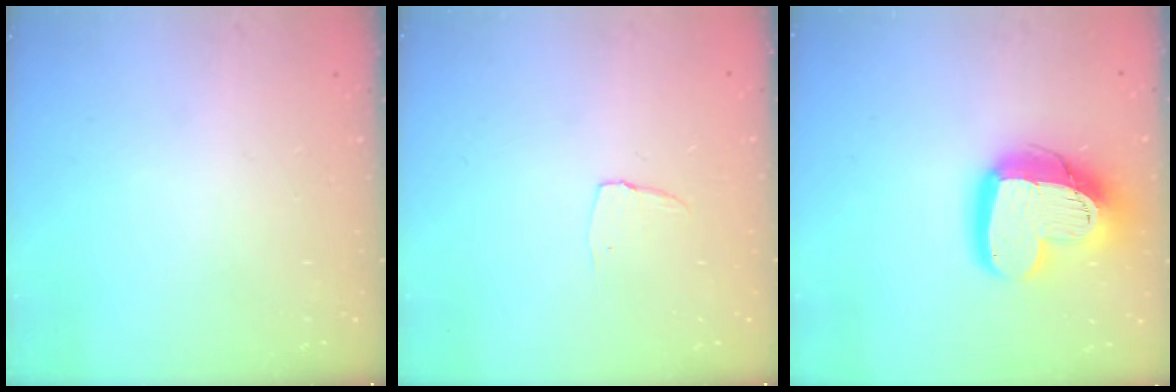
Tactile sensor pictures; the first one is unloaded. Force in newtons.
{"total": 3.5, "press": 3.5, "slide": 0.3}
{"total": 18.8, "press": 18.7, "slide": 1.8}